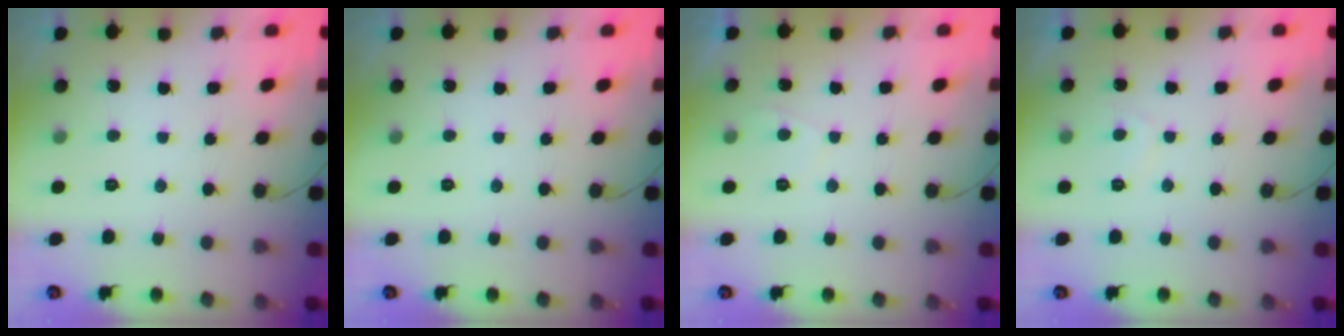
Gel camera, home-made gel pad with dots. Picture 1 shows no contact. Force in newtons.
{"total": 0.0}
{"total": 0.7, "press": 0.5, "slide": 0.5}
{"total": 2.8, "press": 2.7, "slide": 0.6}